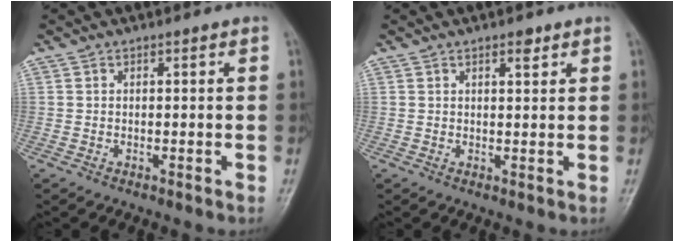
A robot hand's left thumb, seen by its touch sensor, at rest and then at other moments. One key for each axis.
{"total": 2.2, "fx": 1.4, "fy": 0.8, "fz": 1.5, "tx": -0.016, "ty": -0.007, "tz": 0.020}